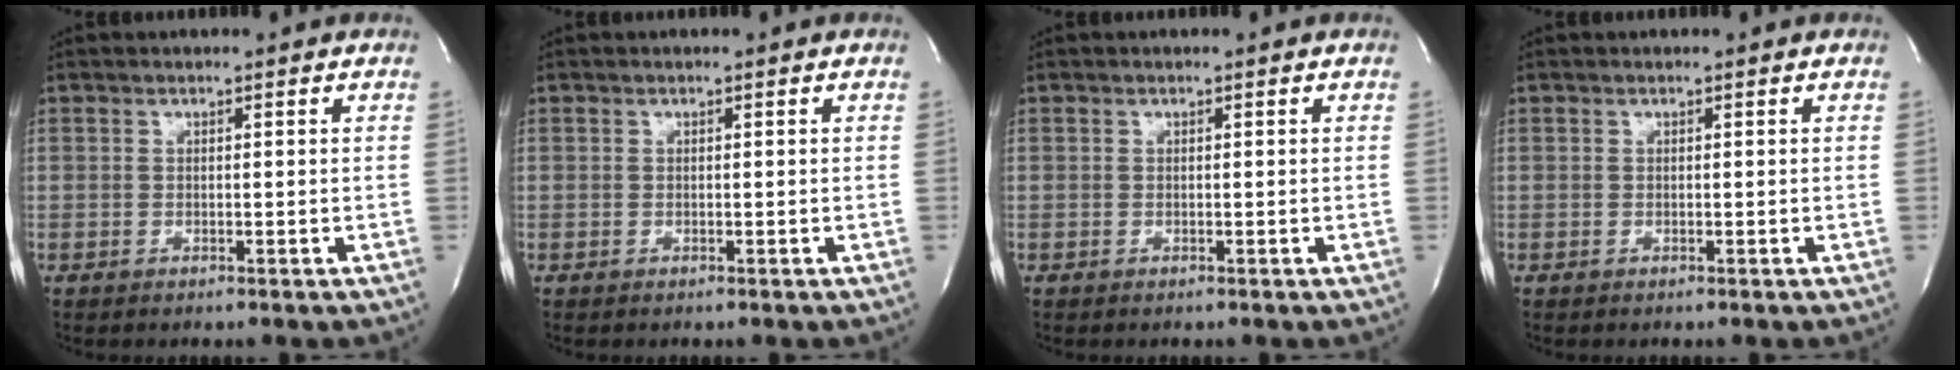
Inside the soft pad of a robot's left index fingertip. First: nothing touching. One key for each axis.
{"total": 0.0}
{"total": 0.0}
{"total": 0.0}